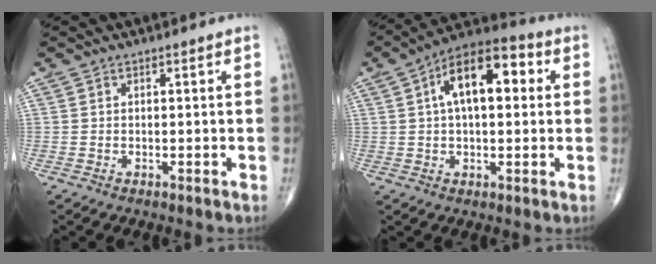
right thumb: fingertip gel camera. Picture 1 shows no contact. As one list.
[{"total": 13.9, "force": [3.0, 6.9, 11.7], "torque": [-0.174, 0.029, 0.039]}]